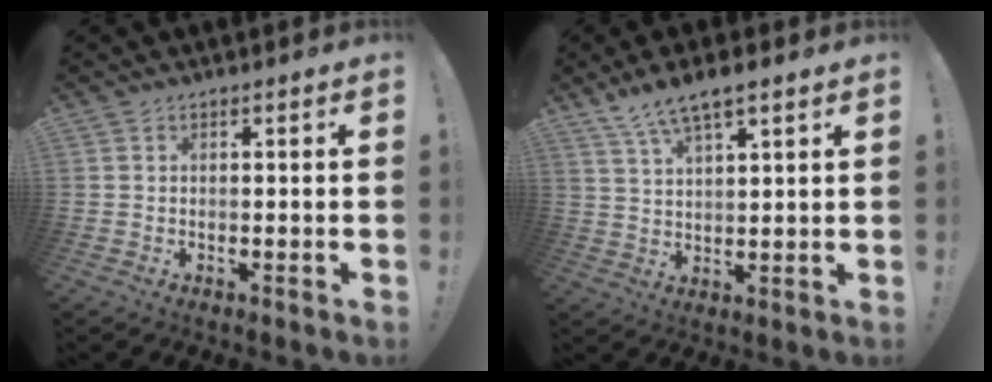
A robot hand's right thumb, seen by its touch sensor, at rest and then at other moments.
{"total": 7.5, "force": [5.5, 1.9, 4.7], "torque": [-0.083, -0.025, 0.099]}